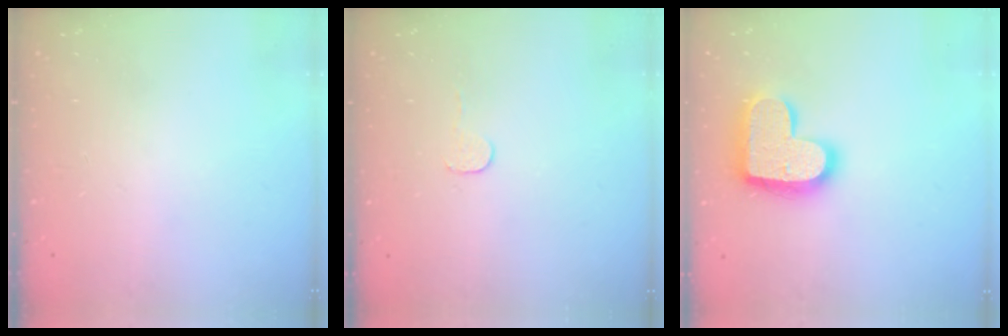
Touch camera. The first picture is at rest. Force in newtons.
{"total": 3.0, "press": 3.0, "slide": 0.3}
{"total": 17.6, "press": 17.5, "slide": 1.0}